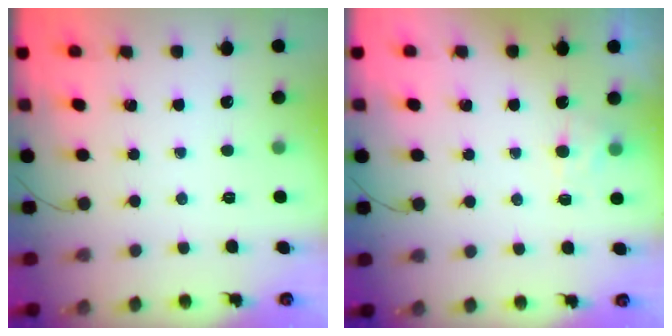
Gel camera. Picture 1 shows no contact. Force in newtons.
{"total": 5.5, "press": 5.3, "slide": 1.5}